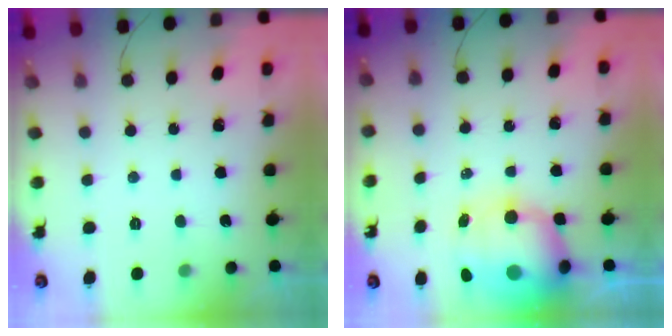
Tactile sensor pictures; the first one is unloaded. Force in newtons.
{"total": 12.6, "press": 12.1, "slide": 3.4}